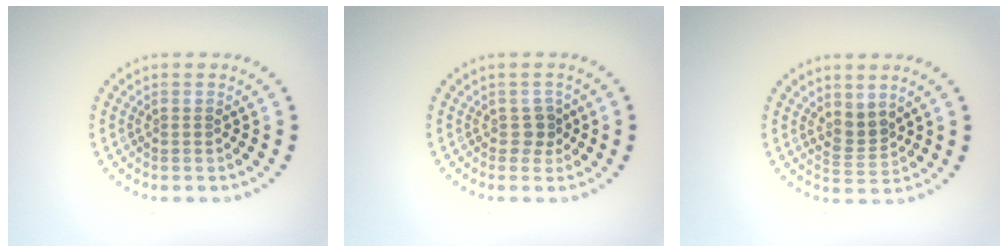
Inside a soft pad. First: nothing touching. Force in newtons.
{"total": 1.3, "press": 1.0, "slide": 0.8}
{"total": 2.2, "press": 1.6, "slide": 1.5}